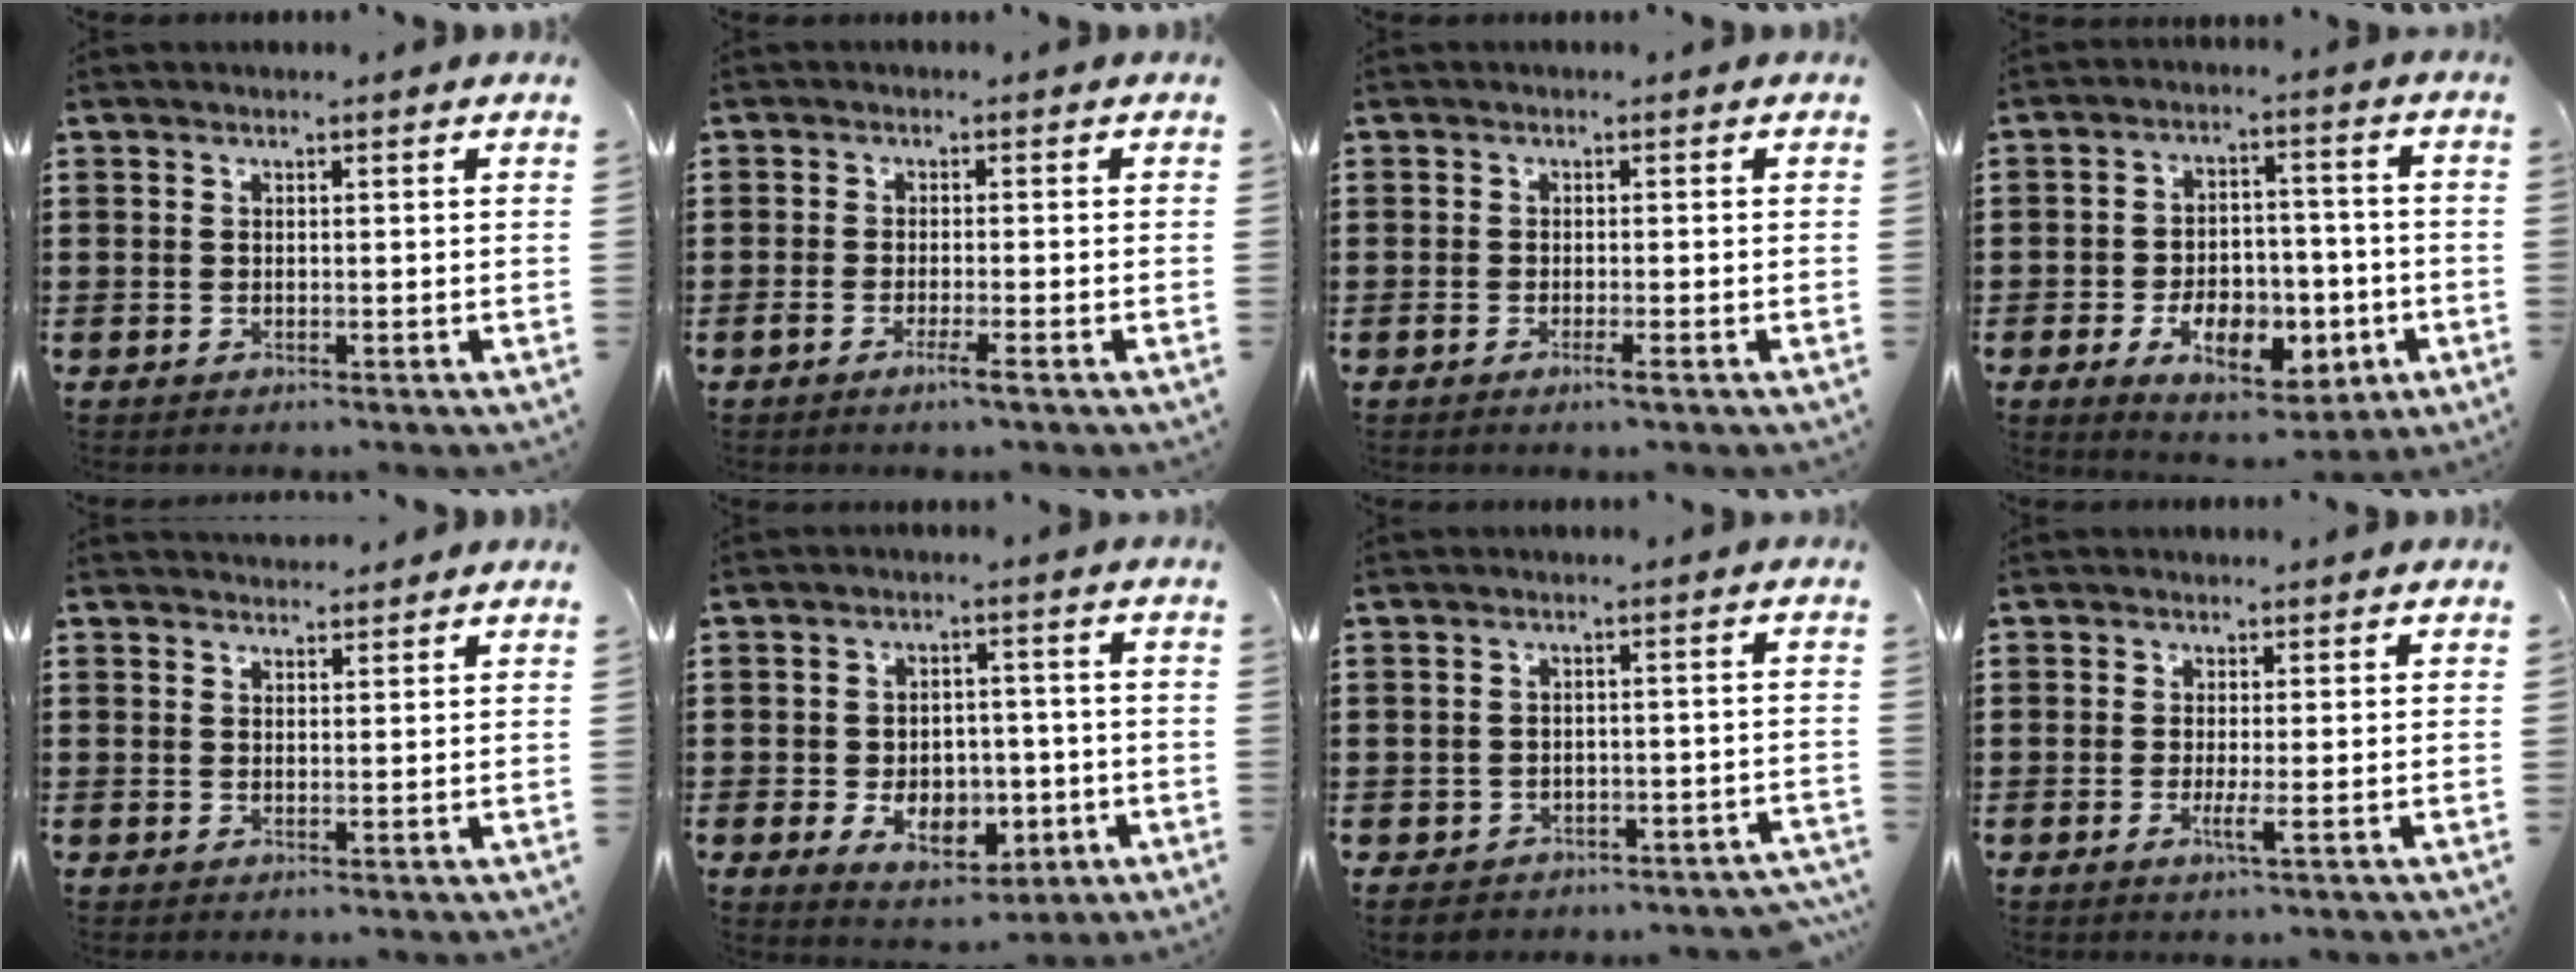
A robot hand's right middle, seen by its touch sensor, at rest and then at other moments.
{"total": 2.2, "force": [-1.3, 0.0, 1.8], "torque": [-0.030, -0.003, -0.024]}
{"total": 1.3, "force": [-0.6, 0.1, 1.1], "torque": [-0.020, -0.002, -0.011]}
{"total": 8.9, "force": [-3.8, 5.2, 6.1], "torque": [-0.072, 0.004, -0.068]}
{"total": 1.9, "force": [1.8, 0.4, -0.1], "torque": [0.005, 0.001, 0.034]}
{"total": 6.8, "force": [-2.3, 4.5, 4.5], "torque": [-0.055, 0.005, -0.044]}
{"total": 2.6, "force": [-2.6, 0.7, -0.1], "torque": [-0.006, 0.004, -0.056]}
{"total": 1.9, "force": [-0.5, 0.1, 1.8], "torque": [-0.034, -0.005, -0.008]}